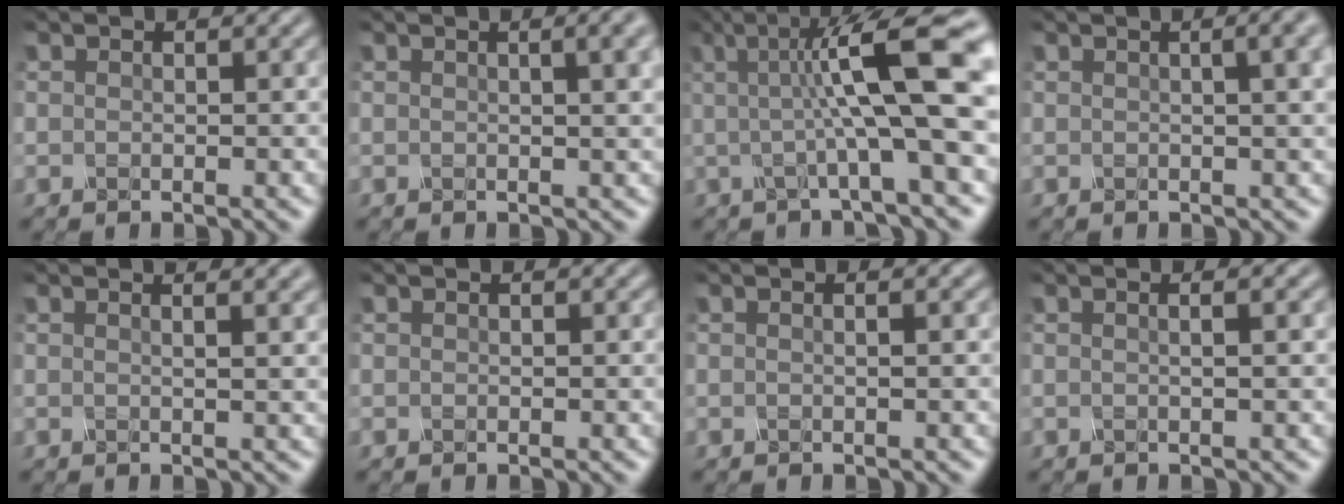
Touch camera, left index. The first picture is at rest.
{"total": 6.7, "force": [2.7, 3.1, 5.2], "torque": [-0.037, 0.037, 0.008]}
{"total": 10.7, "force": [1.0, 2.1, 10.4], "torque": [-0.149, 0.006, 0.008]}
{"total": 8.0, "force": [3.0, 3.9, 6.2], "torque": [-0.049, 0.043, 0.014]}
{"total": 4.5, "force": [2.7, 2.0, 3.1], "torque": [-0.009, 0.039, -0.006]}
{"total": 0.0}
{"total": 1.6, "force": [0.3, 0.8, 1.4], "torque": [-0.009, -0.001, -0.019]}
{"total": 3.0, "force": [0.7, 1.5, 2.5], "torque": [-0.015, 0.014, -0.024]}